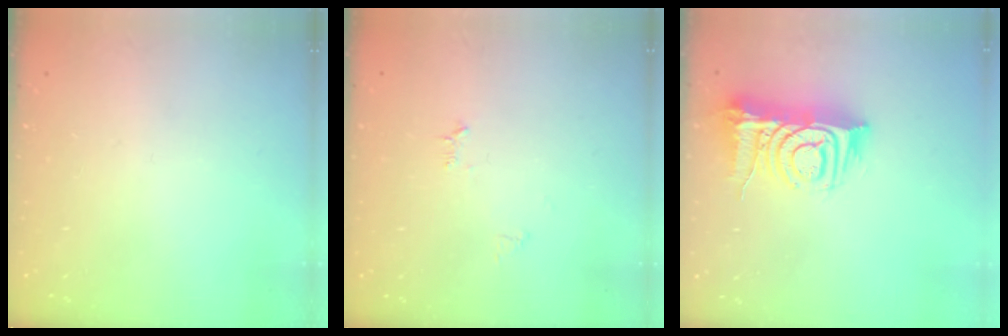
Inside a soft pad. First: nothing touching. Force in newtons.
{"total": 4.9, "press": 4.9, "slide": 0.5}
{"total": 12.8, "press": 12.7, "slide": 1.6}